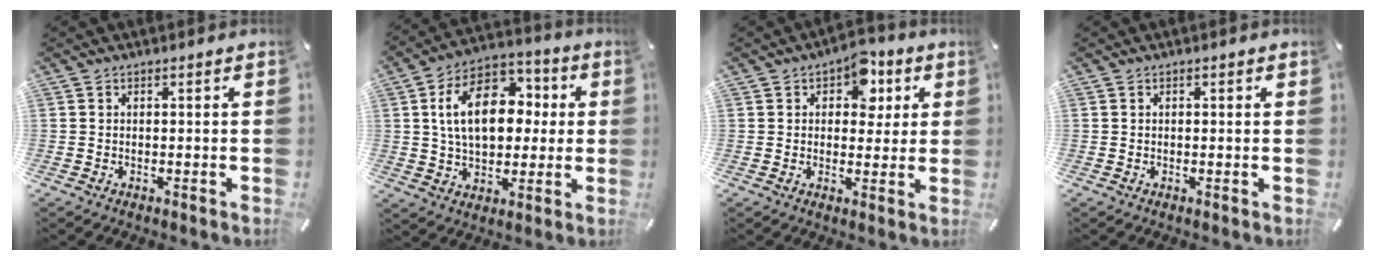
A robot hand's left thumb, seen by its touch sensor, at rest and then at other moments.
{"total": 16.8, "force": [2.7, 11.6, 11.7], "torque": [-0.208, 0.007, 0.048]}
{"total": 8.6, "force": [3.3, 6.1, 5.0], "torque": [-0.056, -0.005, 0.052]}
{"total": 0.0}